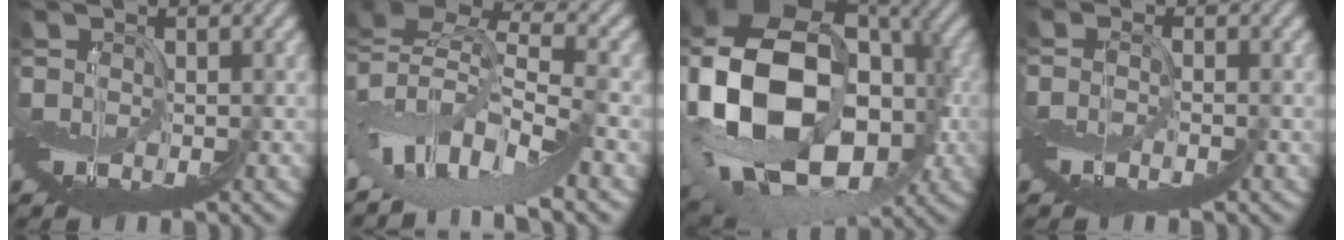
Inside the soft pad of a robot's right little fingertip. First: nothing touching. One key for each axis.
{"total": 5.3, "fx": -5.0, "fy": -0.7, "fz": 1.7, "tx": -0.061, "ty": 0.028, "tz": -0.089}
{"total": 12.5, "fx": 0.5, "fy": 9.2, "fz": 8.4, "tx": -0.215, "ty": -0.008, "tz": 0.036}
{"total": 2.9, "fx": -1.9, "fy": -1.9, "fz": -1.0, "tx": -0.004, "ty": 0.002, "tz": -0.040}